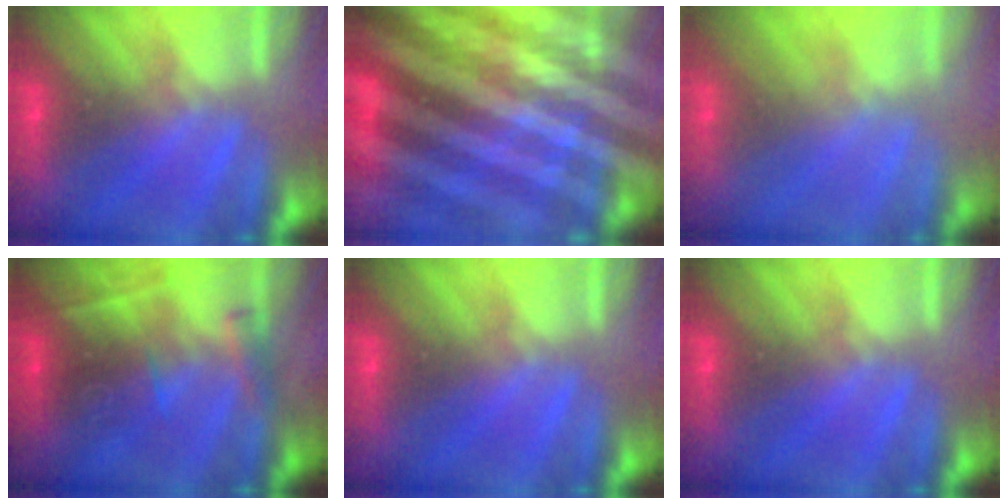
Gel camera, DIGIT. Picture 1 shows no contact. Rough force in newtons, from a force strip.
{"total": 6.9}
{"total": 2.8}
{"total": 2.9}
{"total": 0.0}
{"total": 0.0}